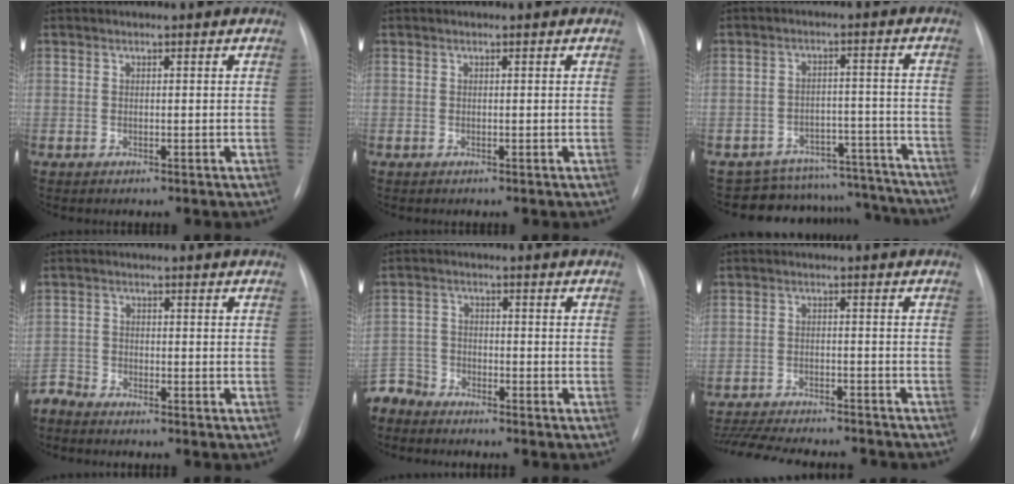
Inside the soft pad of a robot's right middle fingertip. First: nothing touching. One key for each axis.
{"total": 0.0}
{"total": 15.7, "fx": -15.0, "fy": 4.7, "fz": 0.2, "tx": 0.013, "ty": 0.053, "tz": -0.182}
{"total": 2.7, "fx": -2.7, "fy": 0.0, "fz": -0.3, "tx": 0.009, "ty": -0.013, "tz": -0.055}
{"total": 5.6, "fx": -5.3, "fy": 1.8, "fz": -0.3, "tx": 0.009, "ty": -0.005, "tz": -0.109}
{"total": 17.8, "fx": -16.1, "fy": 3.2, "fz": 6.9, "tx": -0.168, "ty": -0.021, "tz": -0.230}